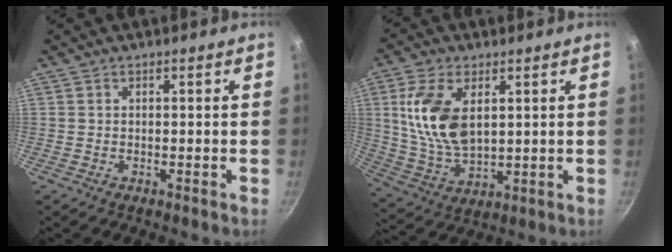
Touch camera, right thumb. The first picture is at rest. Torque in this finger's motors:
{"motor_torque": [-1.03, 1.54, 1.46, 0.63, 0.17]}